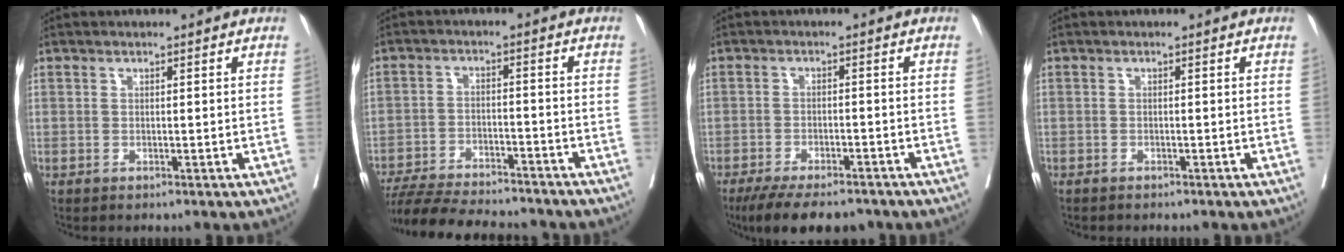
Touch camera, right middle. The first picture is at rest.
{"total": 17.2, "force": [-15.5, 2.6, 7.0], "torque": [-0.129, -0.020, -0.228]}
{"total": 11.4, "force": [-9.4, 3.3, 5.6], "torque": [-0.084, -0.010, -0.136]}
{"total": 1.2, "force": [-1.0, 0.4, 0.3], "torque": [-0.009, -0.001, -0.015]}